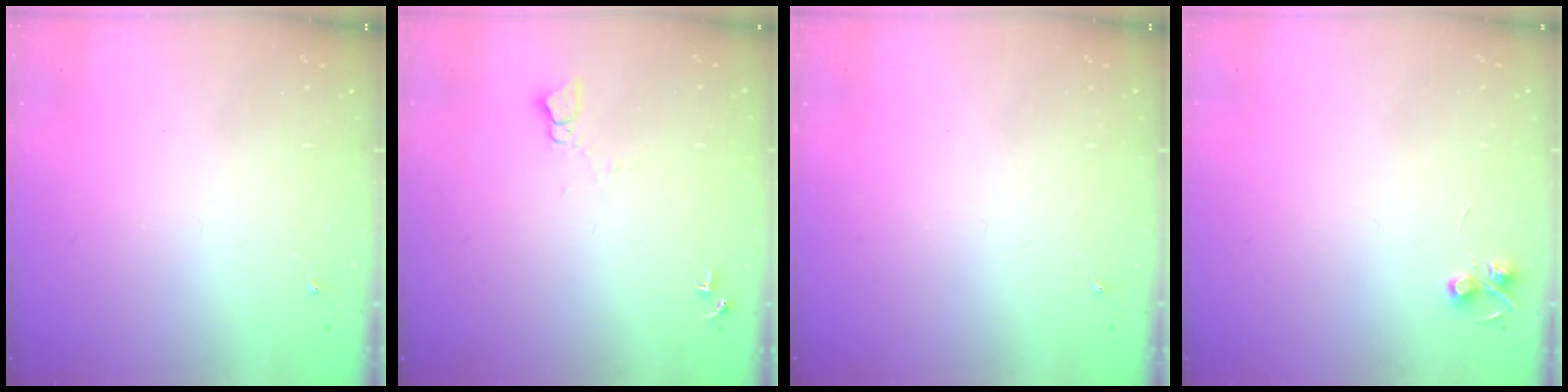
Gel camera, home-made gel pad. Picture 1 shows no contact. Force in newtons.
{"total": 5.2, "press": 5.2, "slide": 0.6}
{"total": 0.0}
{"total": 4.6, "press": 4.6, "slide": 0.6}